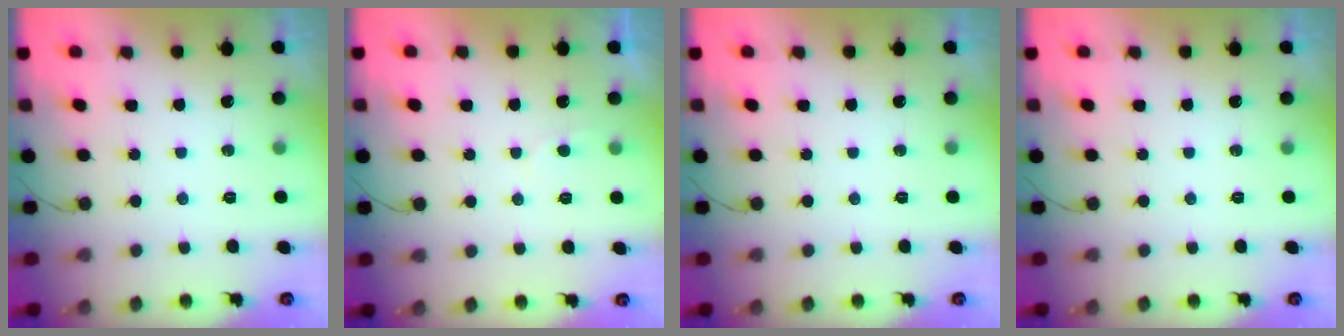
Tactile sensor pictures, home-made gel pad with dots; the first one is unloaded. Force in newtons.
{"total": 2.0, "press": 1.9, "slide": 0.3}
{"total": 0.0}
{"total": 0.0}